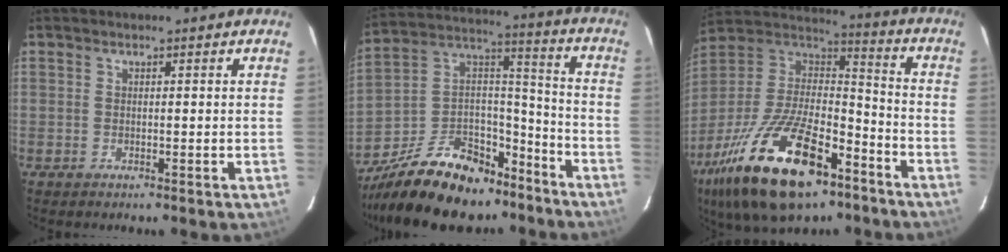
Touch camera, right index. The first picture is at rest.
{"total": 23.4, "force": [-16.5, 12.1, 11.2], "torque": [-0.238, 0.058, -0.250]}
{"total": 28.3, "force": [-16.5, 12.2, 19.4], "torque": [-0.388, -0.022, -0.275]}